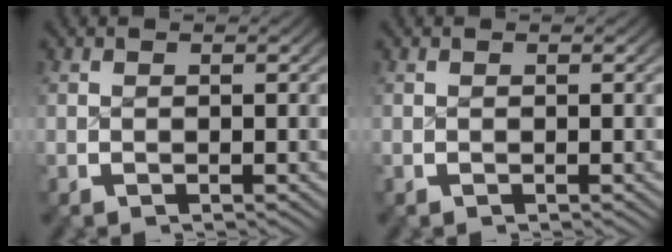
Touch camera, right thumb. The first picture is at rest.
{"total": 0.0}